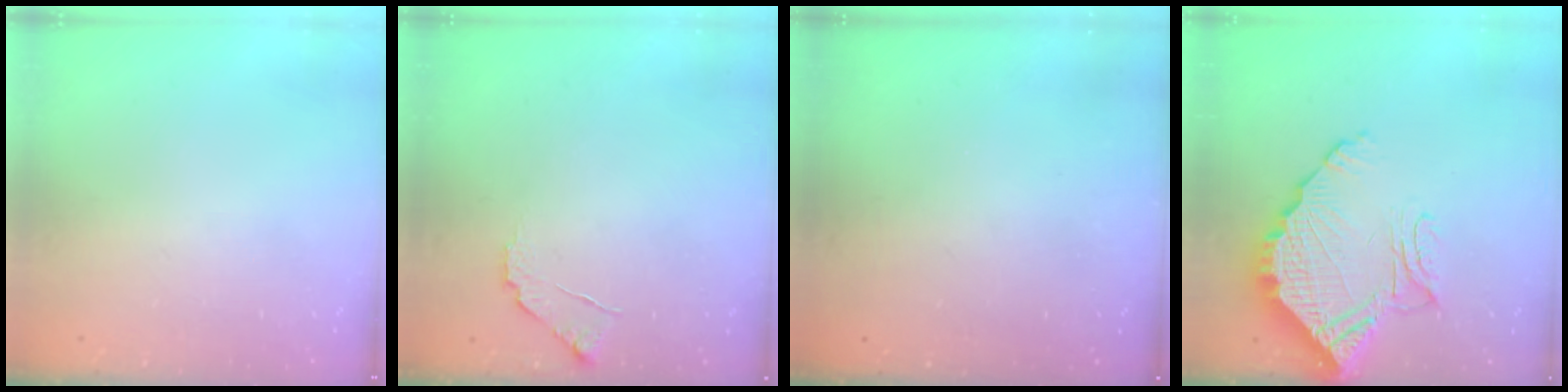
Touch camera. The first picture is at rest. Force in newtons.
{"total": 5.5, "press": 5.5, "slide": 0.3}
{"total": 3.2, "press": 3.2, "slide": 0.1}
{"total": 14.2, "press": 14.1, "slide": 1.7}